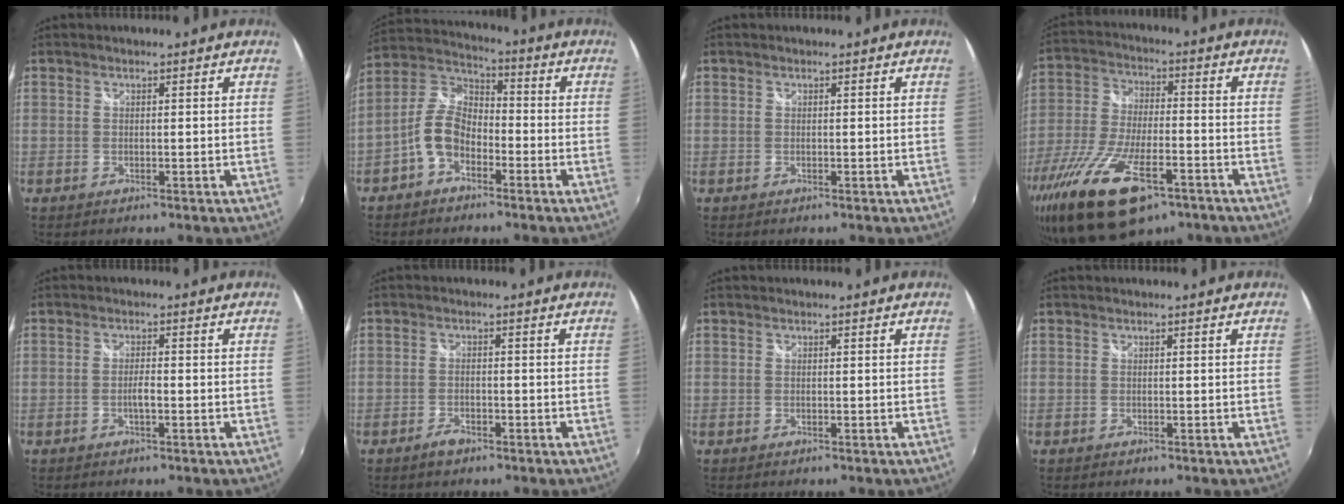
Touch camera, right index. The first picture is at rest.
{"total": 8.8, "force": [-4.2, 5.4, 5.5], "torque": [-0.123, 0.020, -0.085]}
{"total": 0.0}
{"total": 21.1, "force": [-12.8, 8.2, 14.7], "torque": [-0.305, -0.060, -0.224]}
{"total": 1.8, "force": [-0.7, 0.3, 1.6], "torque": [-0.031, 0.001, -0.014]}
{"total": 2.5, "force": [-1.9, 1.2, 1.1], "torque": [-0.027, -0.001, -0.034]}
{"total": 0.0}
{"total": 0.0}